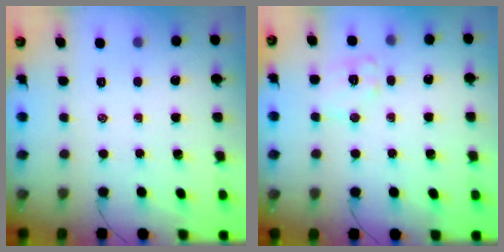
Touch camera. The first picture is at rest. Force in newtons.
{"total": 8.7, "press": 8.6, "slide": 0.5}